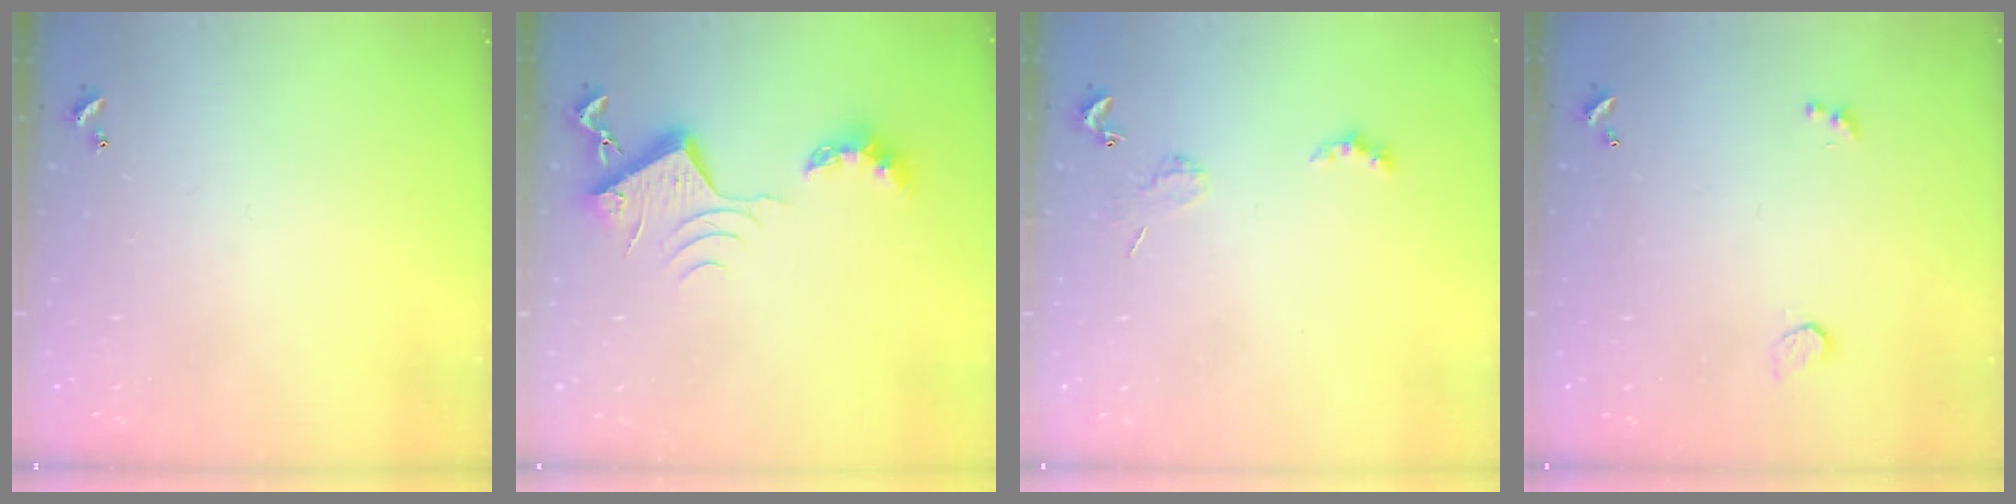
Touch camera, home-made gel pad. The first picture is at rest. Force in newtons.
{"total": 8.9, "press": 8.8, "slide": 1.1}
{"total": 2.0, "press": 1.9, "slide": 0.4}
{"total": 1.0, "press": 0.7, "slide": 0.7}